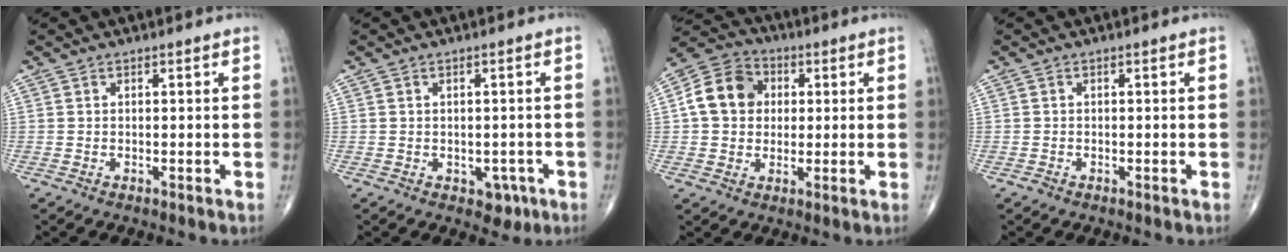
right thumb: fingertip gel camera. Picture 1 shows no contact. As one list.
[{"total": 3.2, "force": [-1.2, 2.4, 1.7], "torque": [0.003, 0.005, -0.010]}, {"total": 10.8, "force": [1.5, 9.0, 5.9], "torque": [-0.089, 0.016, 0.014]}, {"total": 0.5, "force": [-0.4, 0.3, 0.1], "torque": [-0.002, 0.001, -0.011]}]